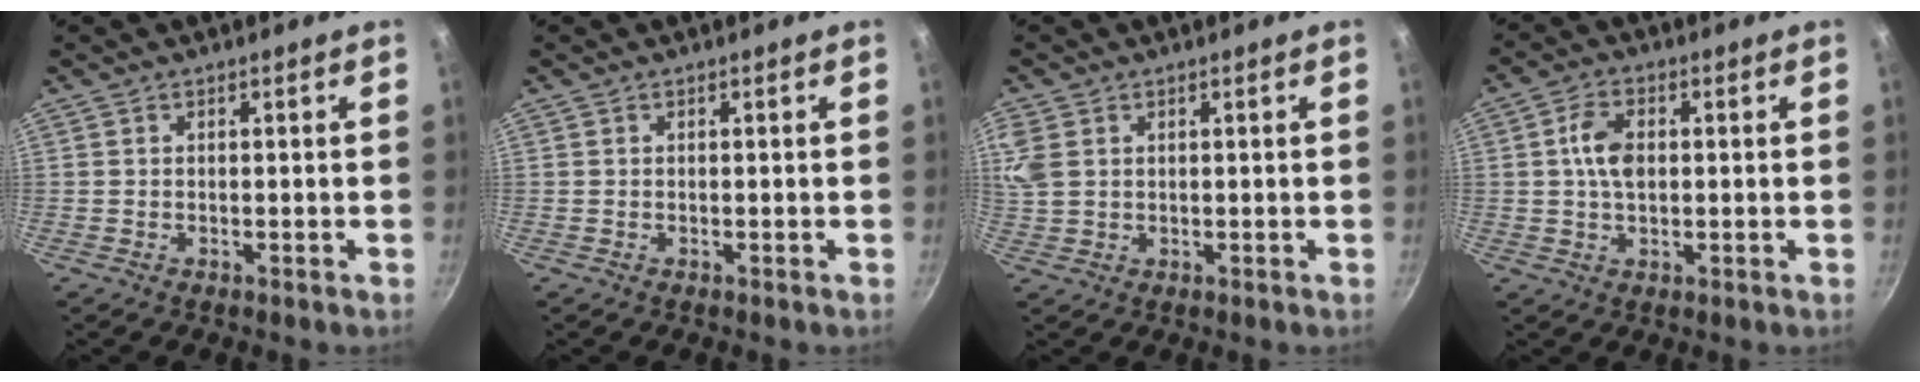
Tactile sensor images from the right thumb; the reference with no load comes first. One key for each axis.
{"total": 0.0}
{"total": 4.7, "fx": 1.3, "fy": 3.3, "fz": 3.0, "tx": -0.085, "ty": 0.006, "tz": 0.032}
{"total": 6.0, "fx": 0.7, "fy": 3.6, "fz": 4.7, "tx": -0.086, "ty": 0.006, "tz": 0.009}